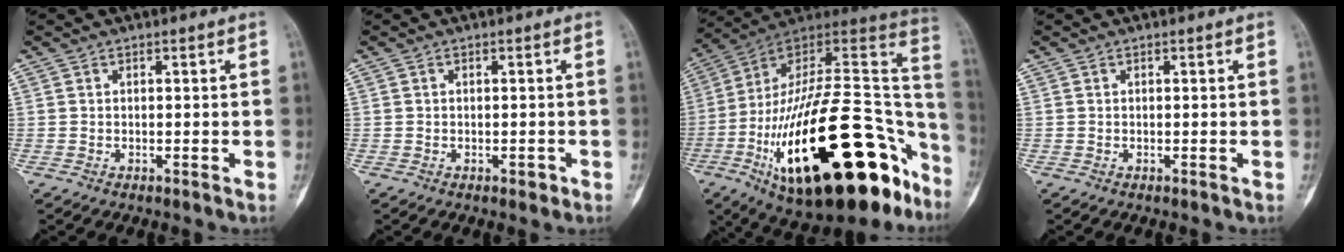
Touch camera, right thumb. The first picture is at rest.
{"total": 1.1, "force": [-0.6, 0.6, 0.8], "torque": [-0.009, 0.000, -0.008]}
{"total": 39.7, "force": [-16.3, 16.6, 32.1], "torque": [-0.443, 0.066, -0.256]}
{"total": 0.0}